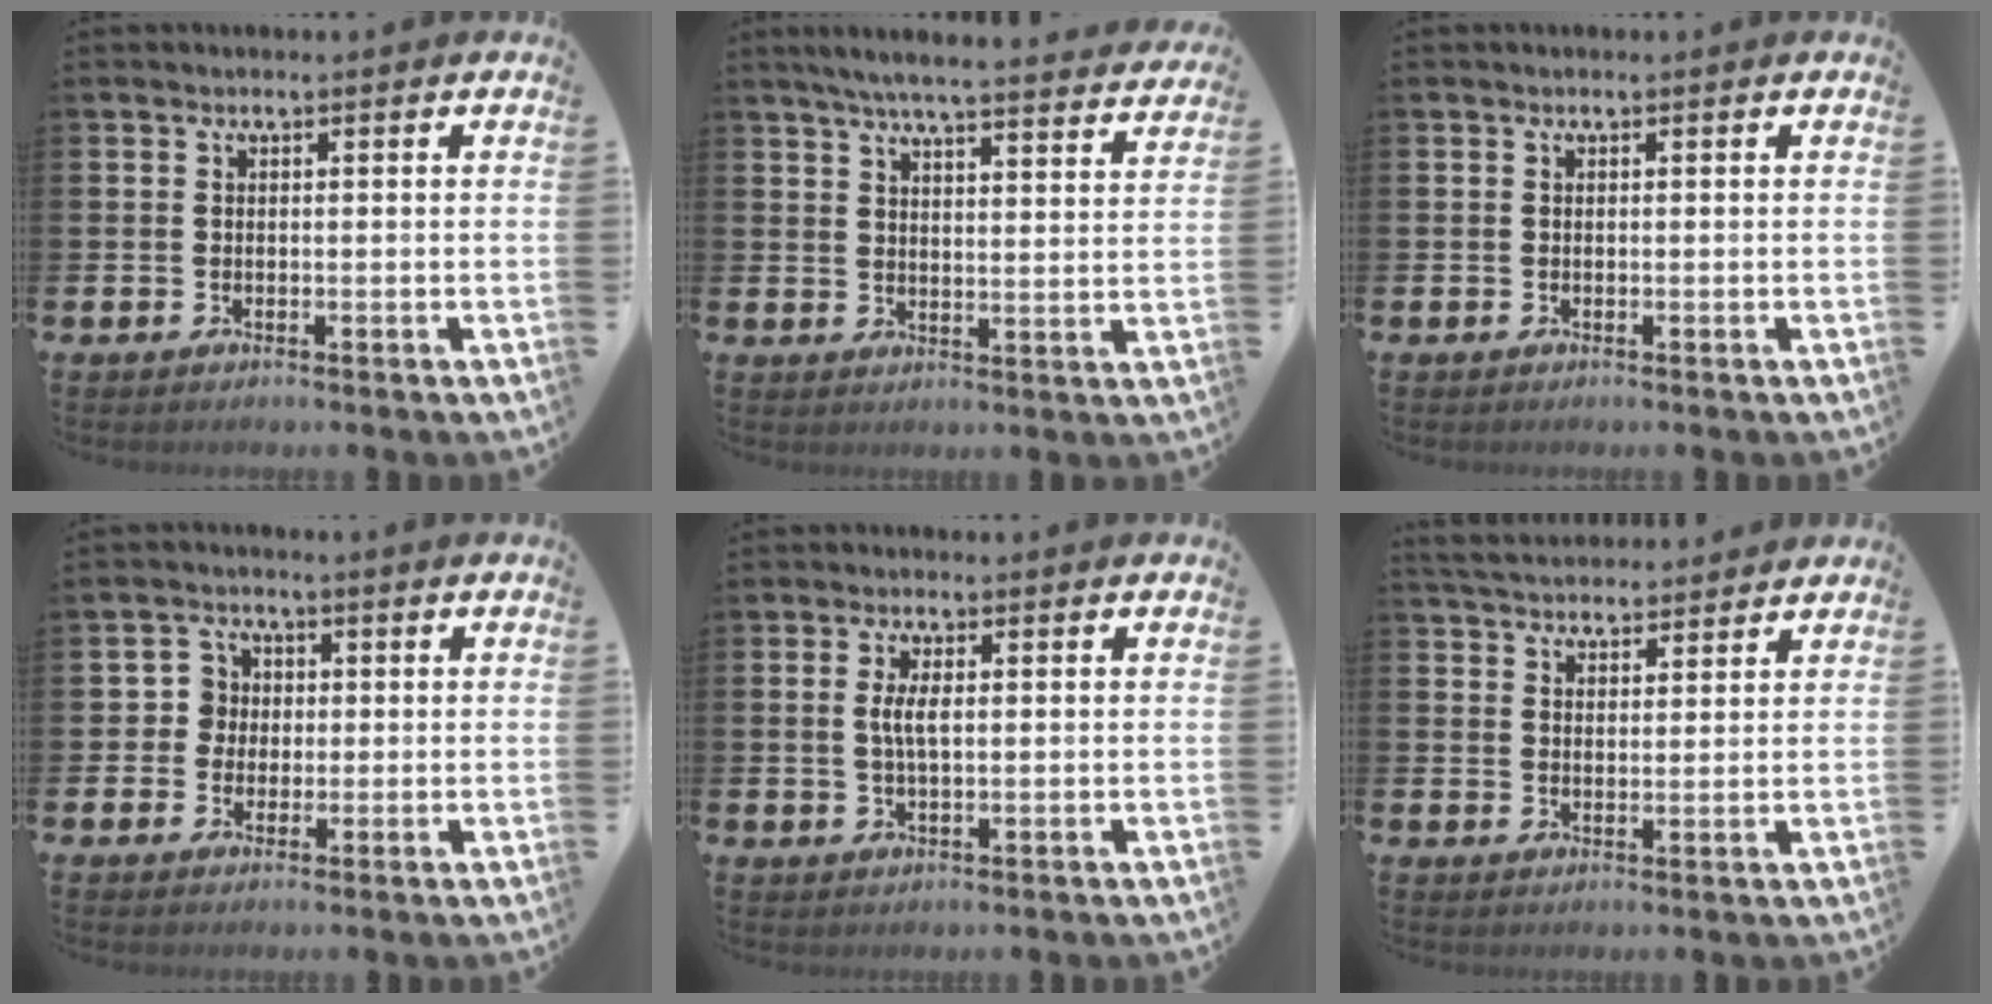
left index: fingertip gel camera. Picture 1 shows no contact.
{"total": 5.8, "force": [5.6, -0.1, 1.8], "torque": [-0.051, -0.033, 0.096]}
{"total": 0.0}
{"total": 3.4, "force": [0.5, 3.3, 0.4], "torque": [-0.017, 0.009, 0.004]}
{"total": 3.1, "force": [0.6, 1.1, 2.8], "torque": [-0.057, 0.006, 0.008]}
{"total": 4.6, "force": [4.5, 0.8, 0.2], "torque": [-0.022, -0.020, 0.084]}